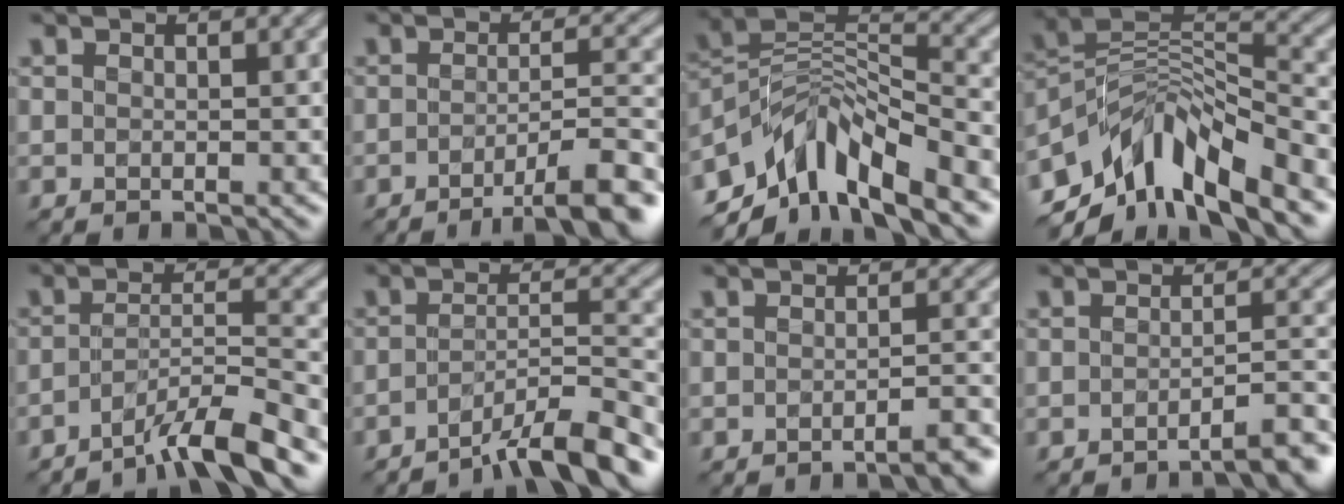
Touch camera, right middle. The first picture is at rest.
{"total": 6.5, "force": [-3.8, 1.4, 5.1], "torque": [-0.066, 0.011, -0.059]}
{"total": 8.7, "force": [-6.0, 3.6, 5.2], "torque": [-0.077, 0.010, -0.123]}
{"total": 9.6, "force": [-6.0, 3.9, 6.3], "torque": [-0.101, 0.014, -0.119]}
{"total": 5.7, "force": [-4.1, 0.8, 3.8], "torque": [-0.059, 0.010, -0.078]}
{"total": 6.5, "force": [-4.8, 1.2, 4.2], "torque": [-0.062, 0.010, -0.080]}
{"total": 2.7, "force": [-1.9, 0.5, 1.7], "torque": [-0.013, 0.013, -0.037]}
{"total": 4.0, "force": [-3.0, 0.8, 2.5], "torque": [-0.019, 0.021, -0.049]}